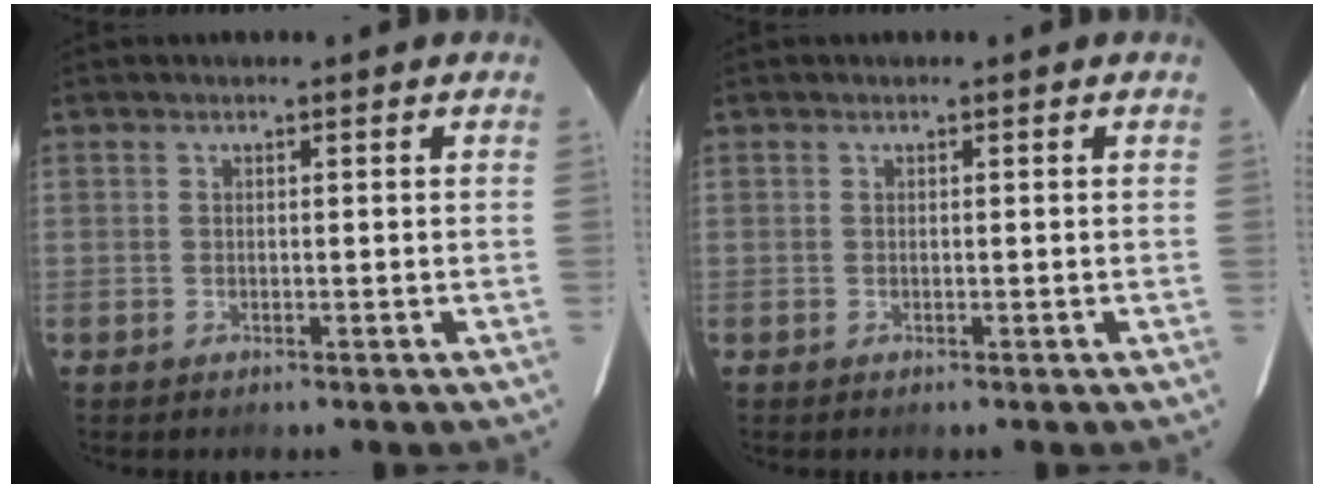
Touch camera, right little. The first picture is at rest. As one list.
[{"total": 0.0}]